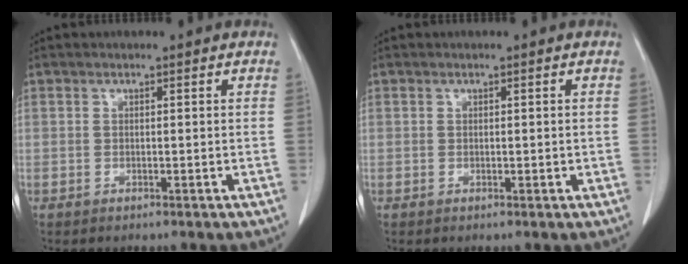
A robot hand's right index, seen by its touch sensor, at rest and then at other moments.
{"total": 1.0, "force": [0.0, 0.5, 0.9], "torque": [-0.011, 0.001, 0.004]}